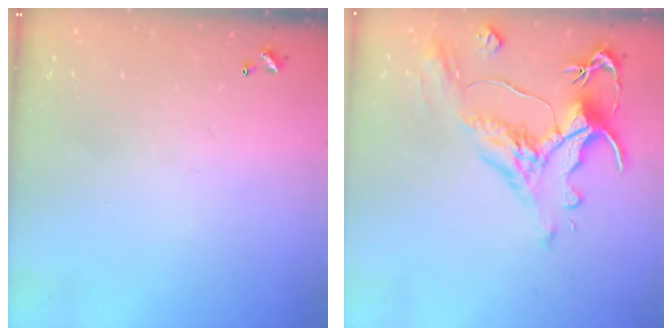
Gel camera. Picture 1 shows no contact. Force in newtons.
{"total": 1.5, "press": 0.2, "slide": 1.5}